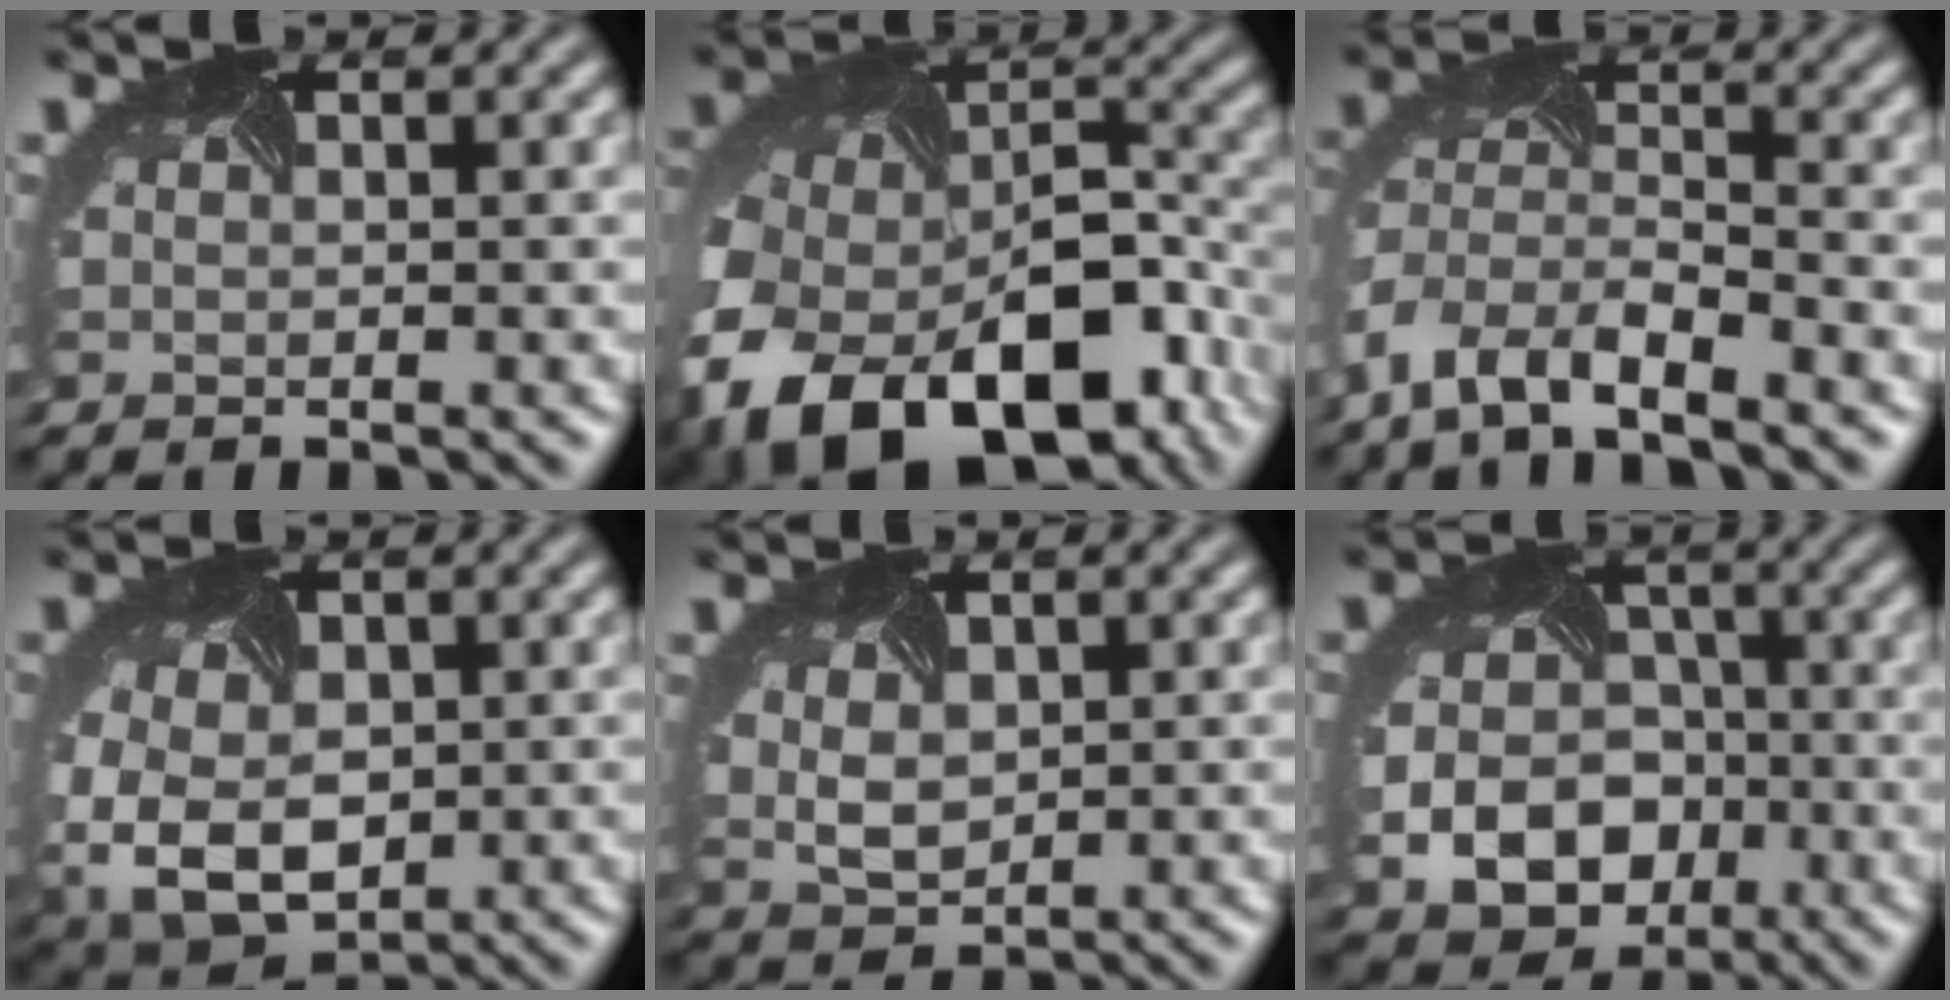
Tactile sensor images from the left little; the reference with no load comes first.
{"total": 16.4, "force": [-8.5, 10.3, 9.6], "torque": [-0.185, -0.047, -0.116]}
{"total": 6.3, "force": [-4.8, 2.1, 3.5], "torque": [-0.070, -0.009, -0.096]}
{"total": 8.2, "force": [-1.6, 6.0, 5.4], "torque": [-0.136, -0.041, -0.006]}
{"total": 2.5, "force": [0.7, 1.8, 1.5], "torque": [-0.037, -0.006, 0.020]}
{"total": 9.0, "force": [-3.3, 7.2, 4.2], "torque": [-0.068, -0.032, -0.055]}